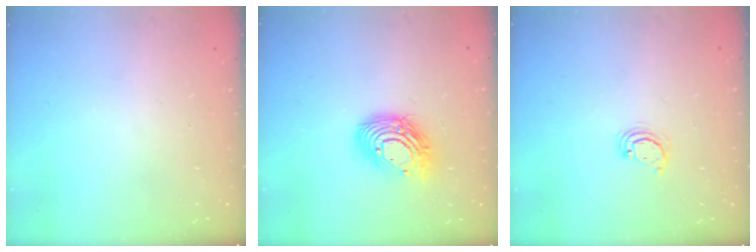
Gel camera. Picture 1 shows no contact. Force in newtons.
{"total": 13.7, "press": 13.7, "slide": 1.2}
{"total": 3.0, "press": 3.0, "slide": 0.2}